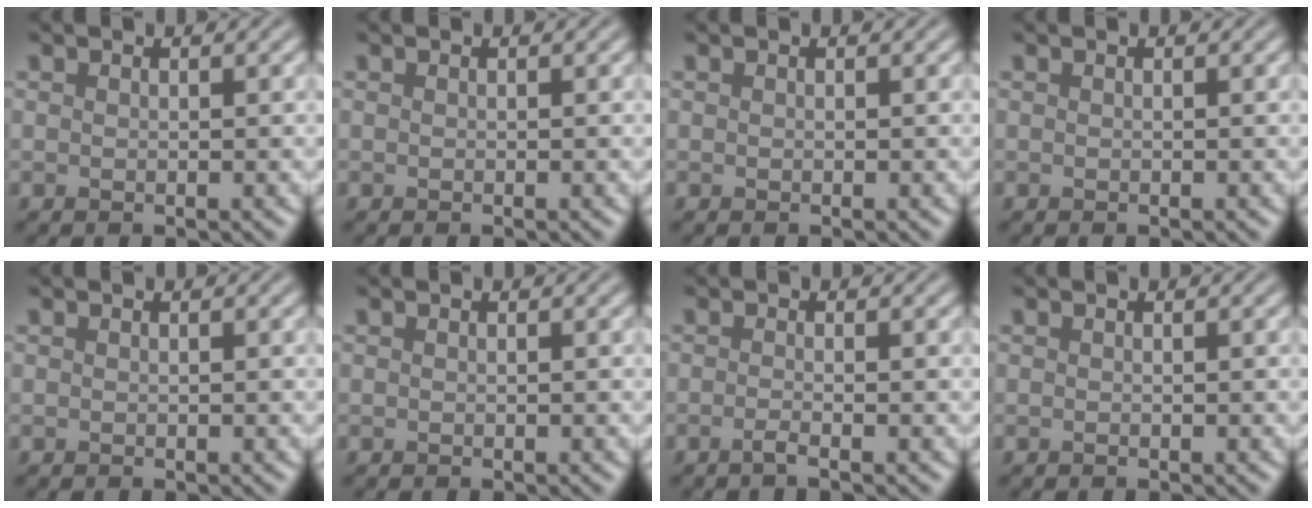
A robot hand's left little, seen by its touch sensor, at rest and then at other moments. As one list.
[{"total": 0.0}, {"total": 0.0}, {"total": 0.0}, {"total": 0.0}, {"total": 0.0}, {"total": 1.1, "force": [-0.9, -0.1, 0.6], "torque": [-0.013, -0.005, -0.021]}, {"total": 0.0}]